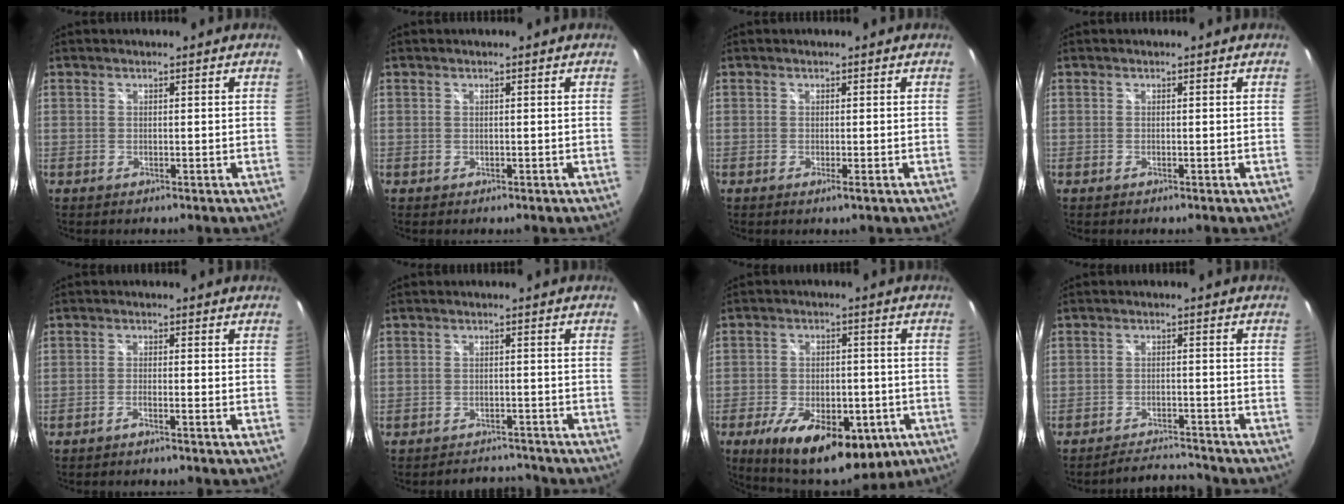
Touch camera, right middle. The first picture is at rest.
{"total": 0.0}
{"total": 1.0, "force": [-0.5, -0.2, 0.8], "torque": [-0.015, -0.003, -0.010]}
{"total": 0.0}
{"total": 1.7, "force": [-1.3, -0.4, 0.9], "torque": [-0.023, -0.001, -0.028]}
{"total": 5.1, "force": [-5.0, 1.3, 0.1], "torque": [-0.010, 0.015, -0.072]}
{"total": 20.1, "force": [-10.4, 9.6, 14.2], "torque": [-0.267, -0.032, -0.139]}
{"total": 6.1, "force": [-6.0, 0.3, 0.6], "torque": [-0.031, 0.004, -0.094]}